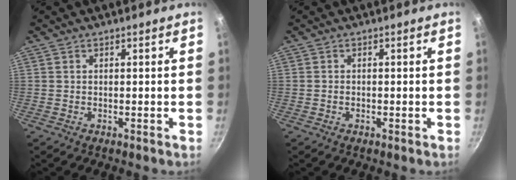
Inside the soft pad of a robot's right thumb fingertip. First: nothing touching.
{"total": 0.6, "force": [-0.2, 0.5, 0.4], "torque": [-0.006, 0.002, -0.005]}